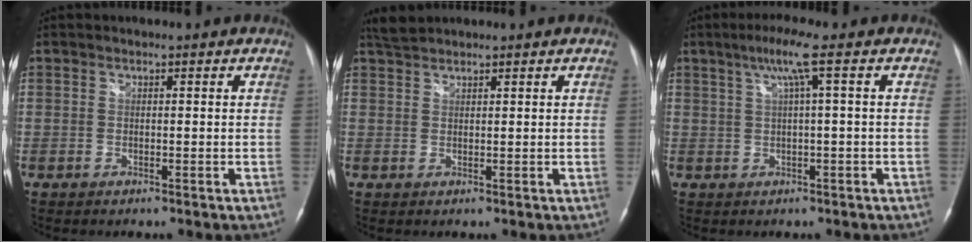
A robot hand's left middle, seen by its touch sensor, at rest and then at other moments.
{"total": 2.2, "force": [2.2, 0.1, 0.3], "torque": [-0.014, 0.012, 0.046]}
{"total": 4.6, "force": [1.7, -1.0, 4.1], "torque": [-0.084, 0.014, 0.034]}